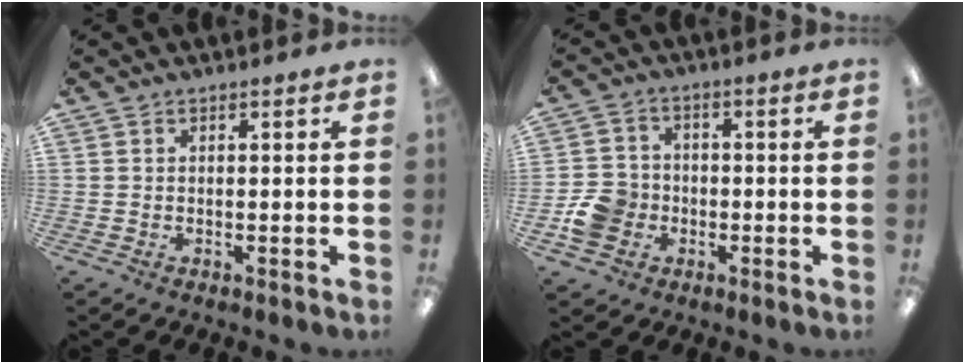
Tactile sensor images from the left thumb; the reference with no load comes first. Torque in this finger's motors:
{"motor_torque": [-0.05, 0.07, 0.00, 0.03, 0.00]}